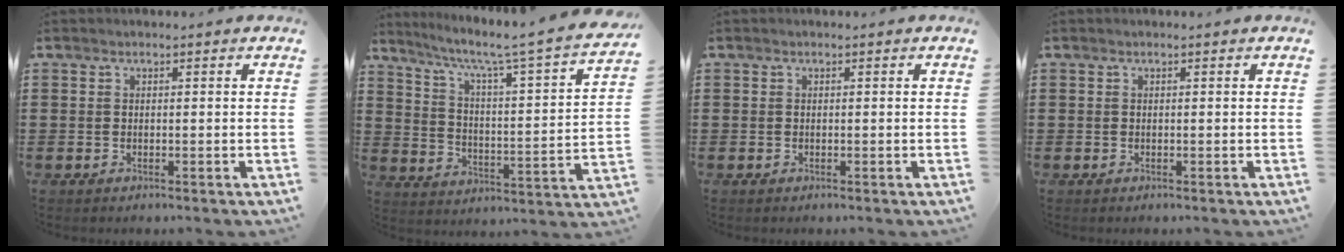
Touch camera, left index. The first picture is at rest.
{"total": 5.3, "force": [4.0, -0.5, 3.4], "torque": [-0.086, -0.044, 0.054]}
{"total": 0.0}
{"total": 0.0}